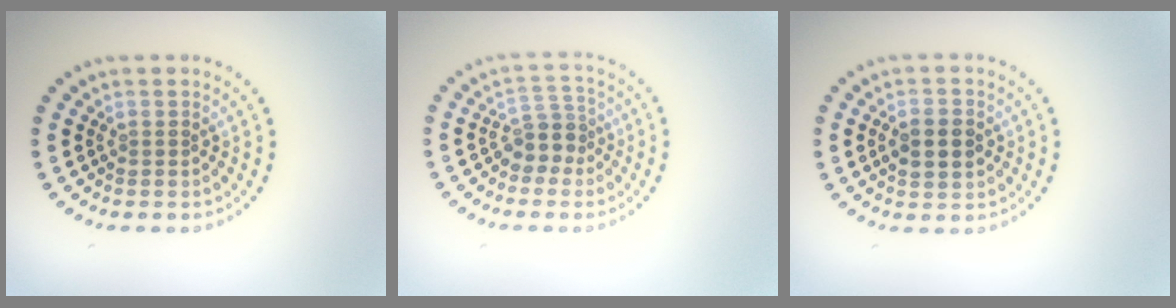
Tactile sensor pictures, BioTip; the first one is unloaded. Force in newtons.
{"total": 2.8, "press": 2.2, "slide": 1.6}
{"total": 3.7, "press": 3.7, "slide": 0.2}